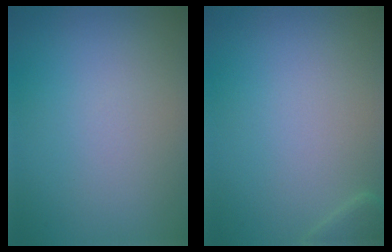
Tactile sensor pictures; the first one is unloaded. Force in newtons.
{"total": 1.2, "press": 1.2, "slide": 0.1}